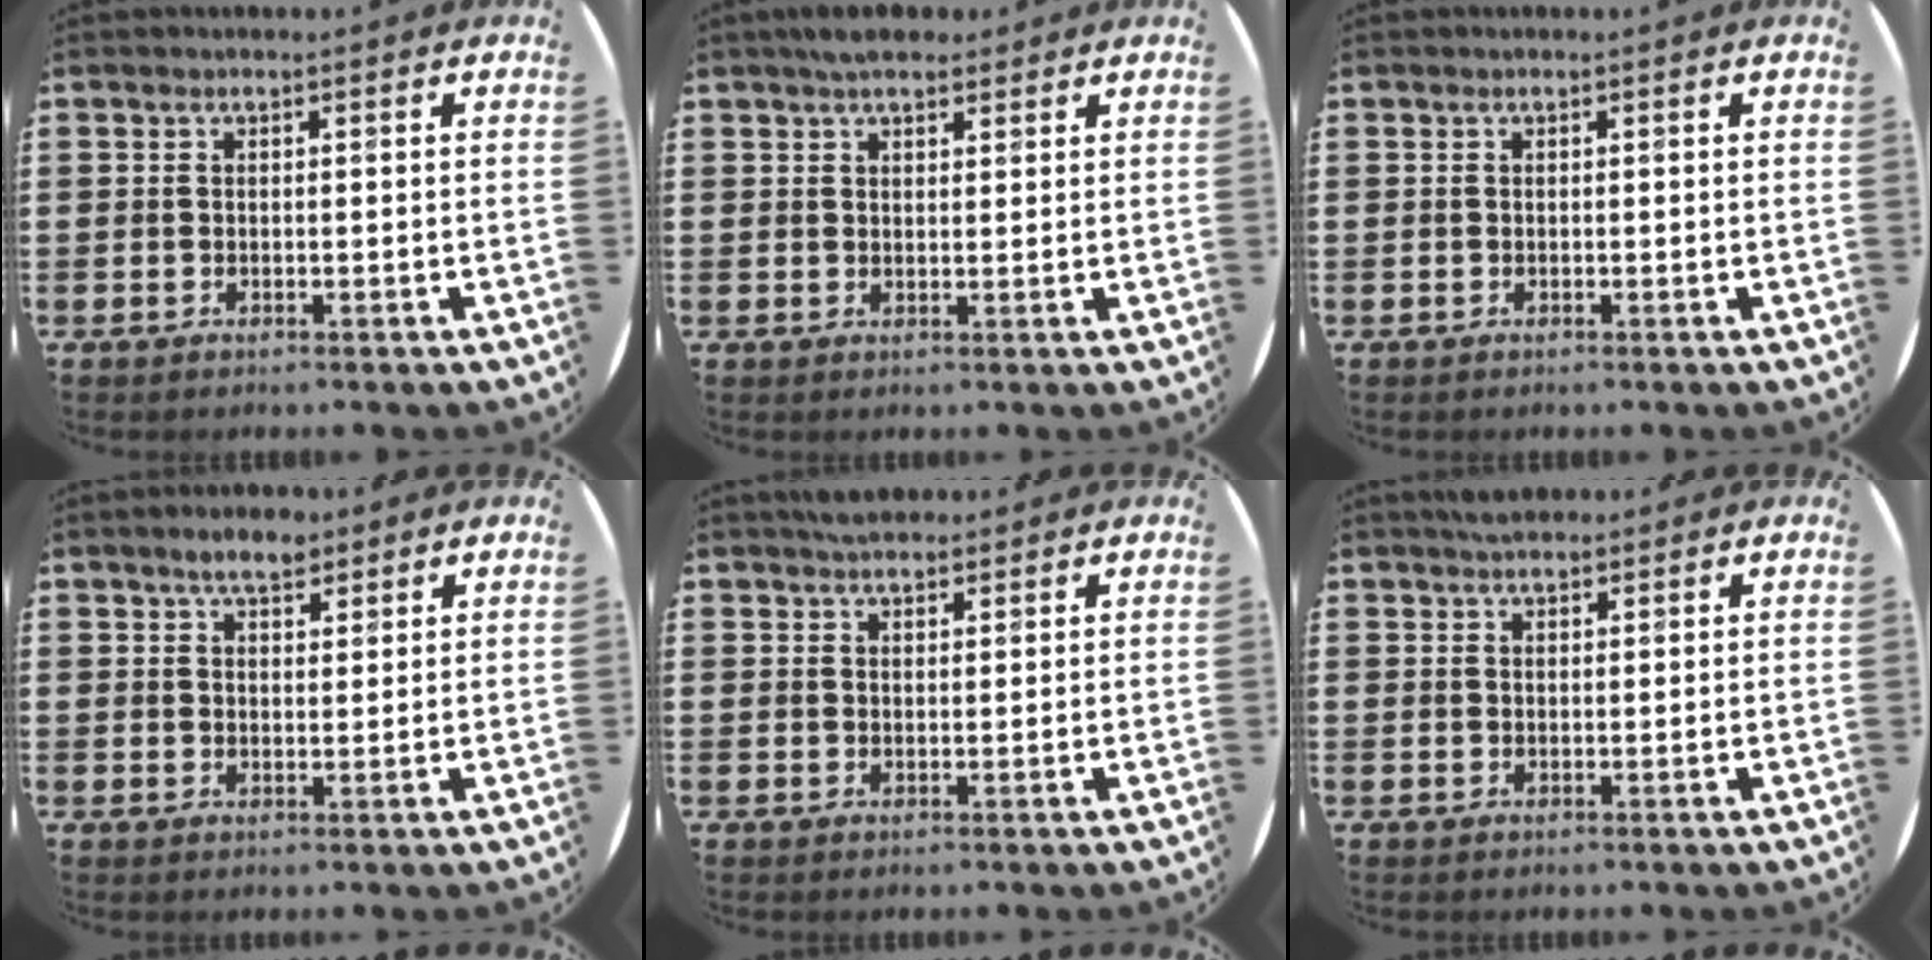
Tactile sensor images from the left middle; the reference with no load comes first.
{"total": 3.1, "force": [2.7, 1.1, 1.0], "torque": [-0.016, 0.000, 0.049]}
{"total": 0.0}
{"total": 3.8, "force": [3.0, 1.5, 1.8], "torque": [-0.022, -0.002, 0.051]}
{"total": 2.4, "force": [2.2, 0.8, 0.4], "torque": [-0.003, 0.000, 0.041]}
{"total": 1.9, "force": [1.8, 0.6, 0.5], "torque": [-0.003, 0.002, 0.031]}